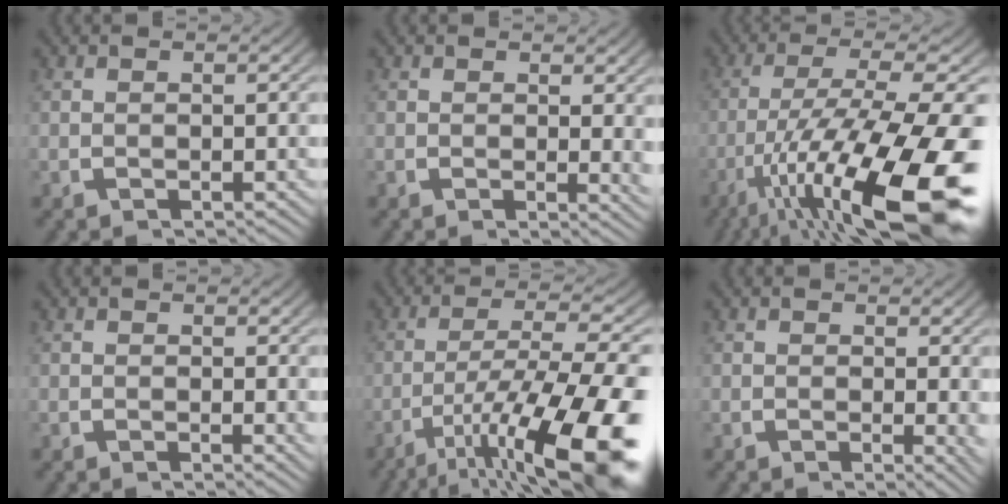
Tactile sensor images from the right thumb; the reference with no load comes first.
{"total": 1.6, "force": [0.6, 0.5, 1.4], "torque": [-0.006, -0.005, 0.007]}
{"total": 18.4, "force": [-5.4, 8.2, 15.5], "torque": [-0.267, -0.058, -0.048]}
{"total": 0.7, "force": [0.2, 0.2, 0.6], "torque": [-0.006, -0.003, 0.004]}
{"total": 14.8, "force": [-4.8, 6.6, 12.4], "torque": [-0.201, -0.046, -0.050]}
{"total": 1.7, "force": [0.2, 0.6, 1.6], "torque": [-0.011, -0.006, 0.003]}